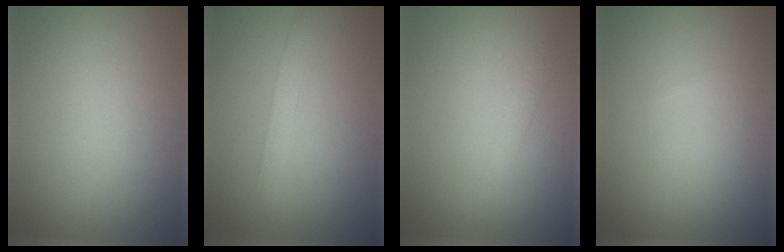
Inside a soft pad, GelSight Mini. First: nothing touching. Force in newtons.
{"total": 1.5, "press": 1.5, "slide": 0.0}
{"total": 0.9, "press": 0.9, "slide": 0.0}
{"total": 0.0}